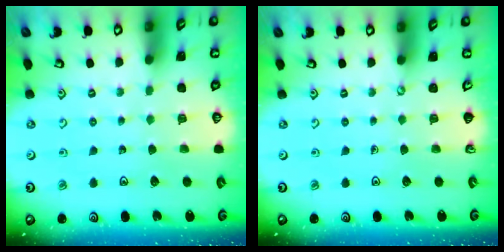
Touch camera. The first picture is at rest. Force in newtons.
{"total": 0.0}